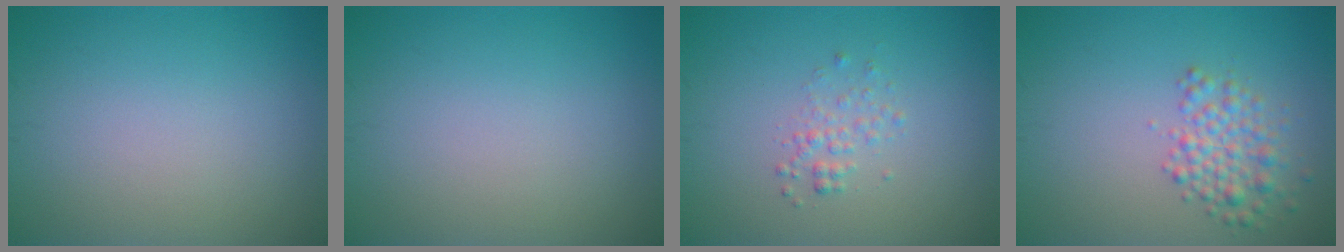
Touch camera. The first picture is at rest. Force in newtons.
{"total": 0.0}
{"total": 1.4, "press": 1.4, "slide": 0.1}
{"total": 2.9, "press": 2.9, "slide": 0.1}